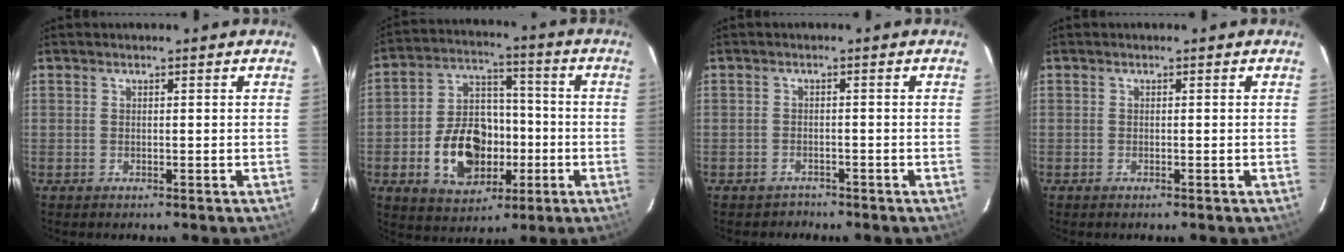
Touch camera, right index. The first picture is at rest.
{"total": 14.9, "force": [-4.2, 10.2, 10.0], "torque": [-0.200, 0.023, -0.056]}
{"total": 2.5, "force": [-2.0, 1.5, -0.2], "torque": [-0.005, 0.008, -0.029]}
{"total": 0.0}